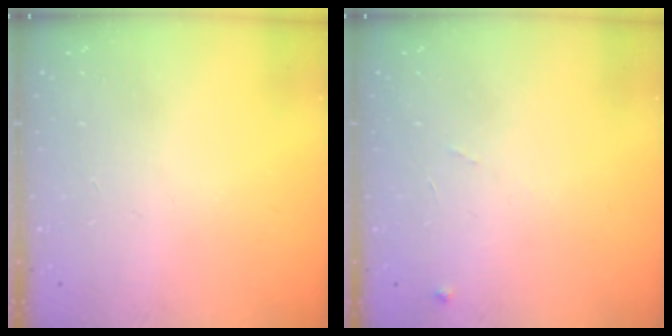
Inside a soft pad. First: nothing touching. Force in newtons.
{"total": 6.2, "press": 6.2, "slide": 0.8}